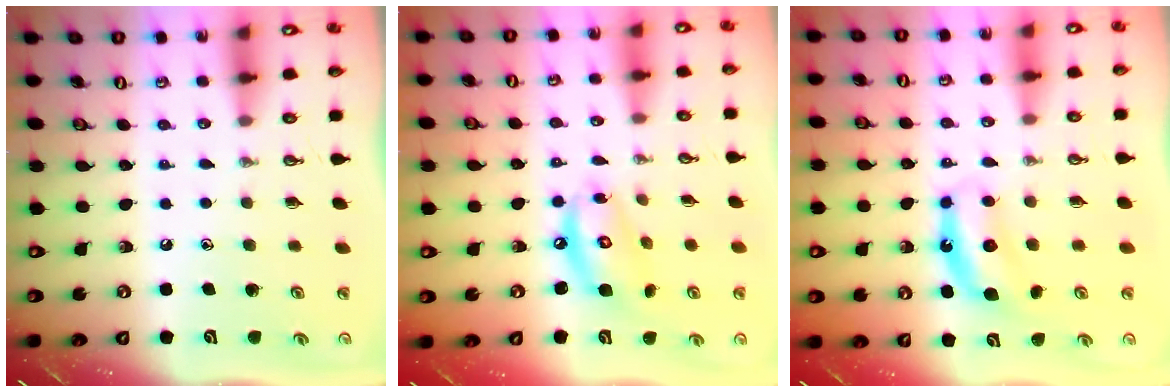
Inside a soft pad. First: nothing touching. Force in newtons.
{"total": 11.2, "press": 11.2, "slide": 1.0}
{"total": 7.4, "press": 7.4, "slide": 0.4}